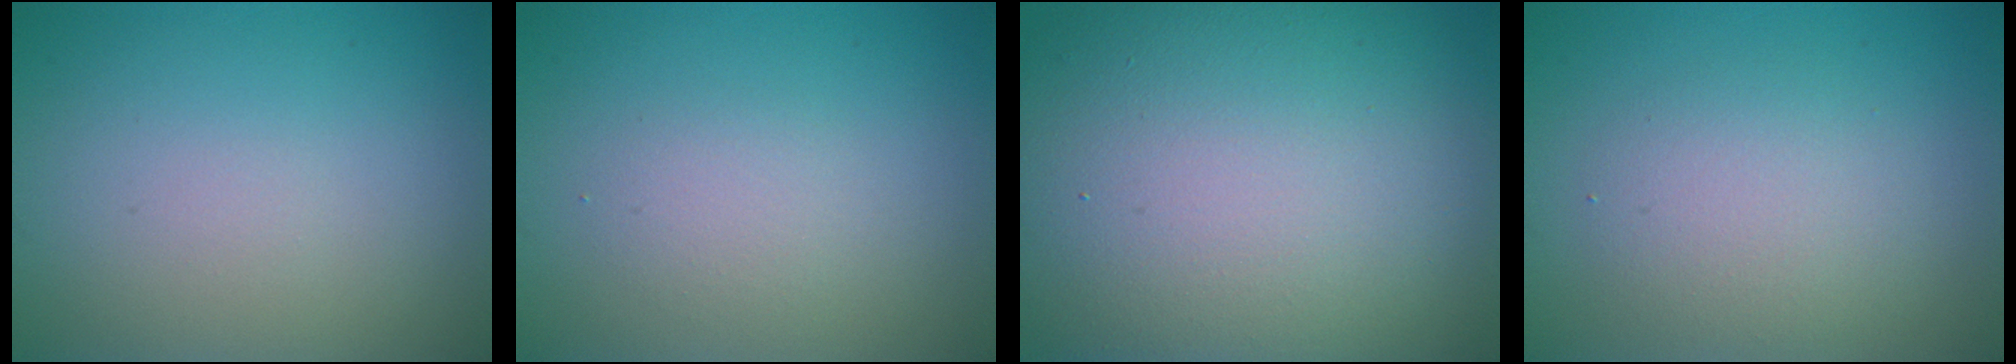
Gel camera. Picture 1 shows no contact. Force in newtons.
{"total": 1.6, "press": 1.6, "slide": 0.1}
{"total": 18.6, "press": 18.6, "slide": 0.9}
{"total": 3.2, "press": 3.2, "slide": 0.2}